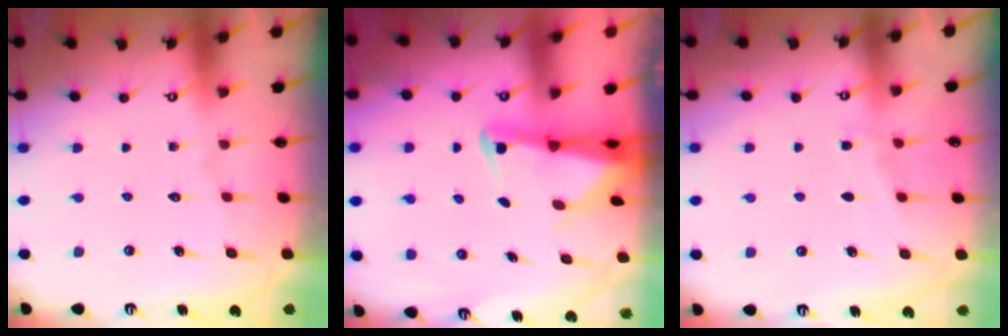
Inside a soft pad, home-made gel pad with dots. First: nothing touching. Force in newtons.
{"total": 2.7, "press": 2.7, "slide": 0.4}
{"total": 4.5, "press": 4.5, "slide": 0.5}